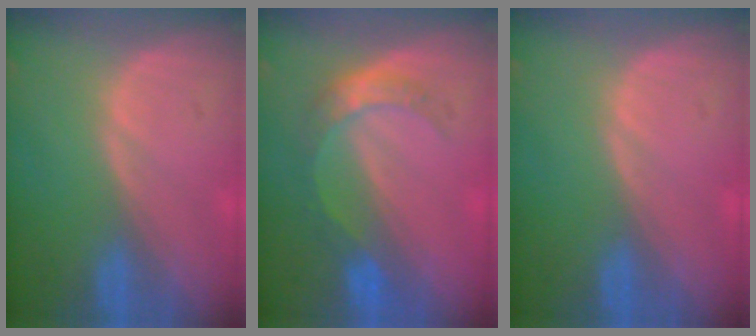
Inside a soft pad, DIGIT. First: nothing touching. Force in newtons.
{"total": 5.1, "press": 4.6, "slide": 2.2}
{"total": 0.0}